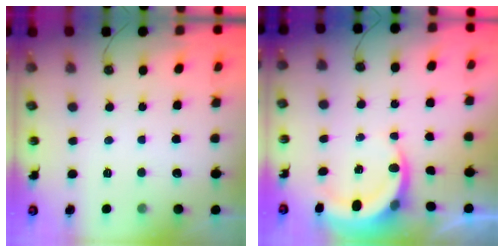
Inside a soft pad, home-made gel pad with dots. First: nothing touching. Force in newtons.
{"total": 4.7, "press": 4.6, "slide": 0.3}